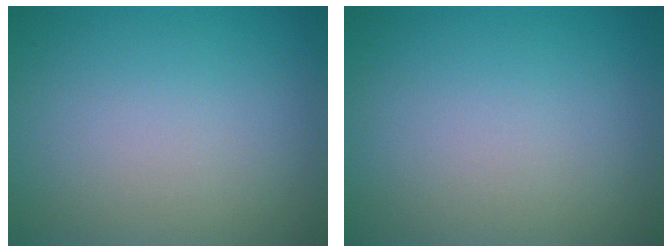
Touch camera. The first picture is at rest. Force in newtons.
{"total": 0.0}